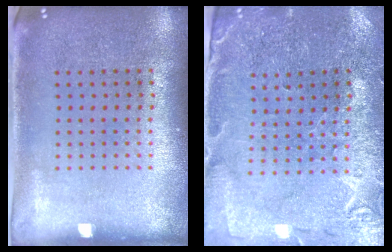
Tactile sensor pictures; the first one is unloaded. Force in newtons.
{"total": 0.7, "press": 0.7, "slide": 0.3}